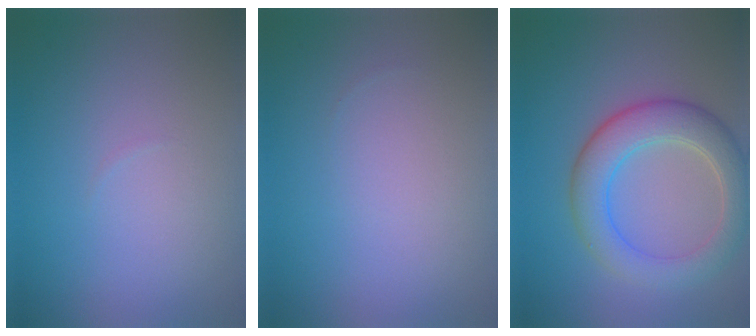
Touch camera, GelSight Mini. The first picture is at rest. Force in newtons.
{"total": 0.0}
{"total": 5.7, "press": 5.7, "slide": 0.3}